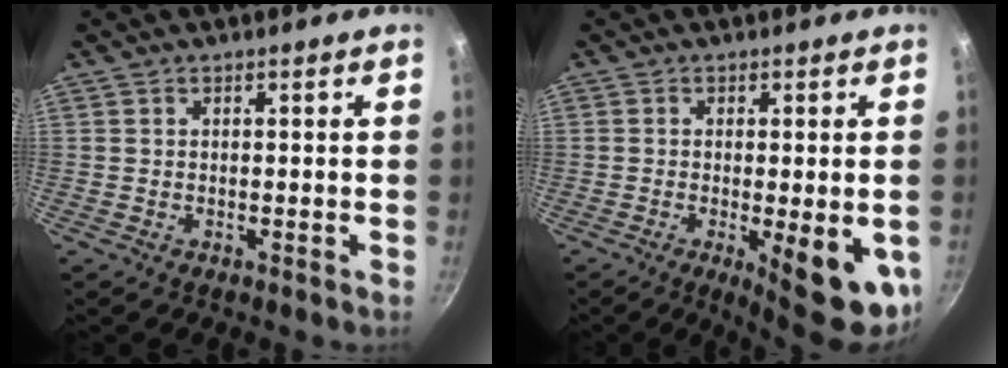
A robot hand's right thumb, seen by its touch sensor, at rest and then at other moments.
{"total": 12.1, "force": [-3.3, 3.6, 11.1], "torque": [-0.124, -0.007, -0.035]}